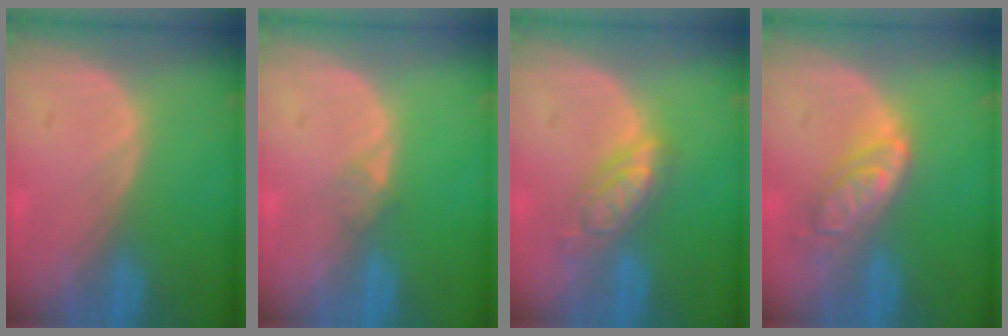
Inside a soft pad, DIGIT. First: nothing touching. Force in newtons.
{"total": 1.1, "press": 1.0, "slide": 0.1}
{"total": 5.5, "press": 5.0, "slide": 2.4}
{"total": 6.4, "press": 5.6, "slide": 3.1}